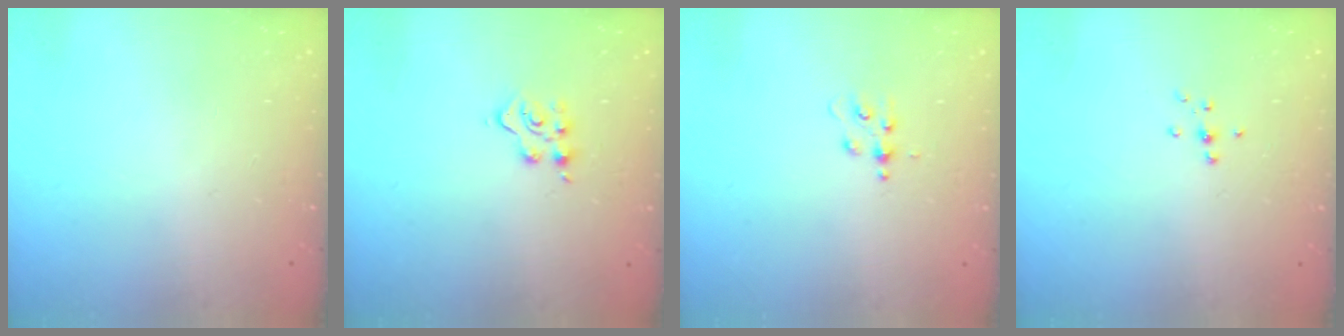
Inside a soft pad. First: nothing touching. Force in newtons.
{"total": 4.5, "press": 4.5, "slide": 0.4}
{"total": 4.0, "press": 4.0, "slide": 0.6}
{"total": 5.5, "press": 5.4, "slide": 0.7}